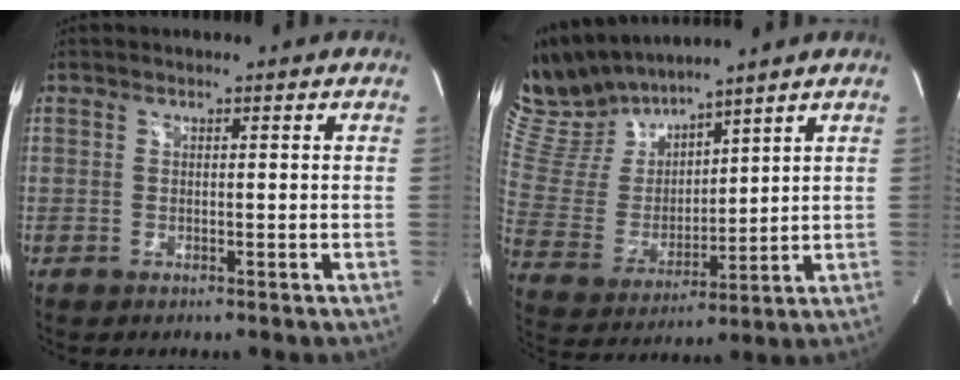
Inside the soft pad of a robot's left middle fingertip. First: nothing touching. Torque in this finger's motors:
{"motor_torque": [0.47, -1.46, 0.02, -0.04]}